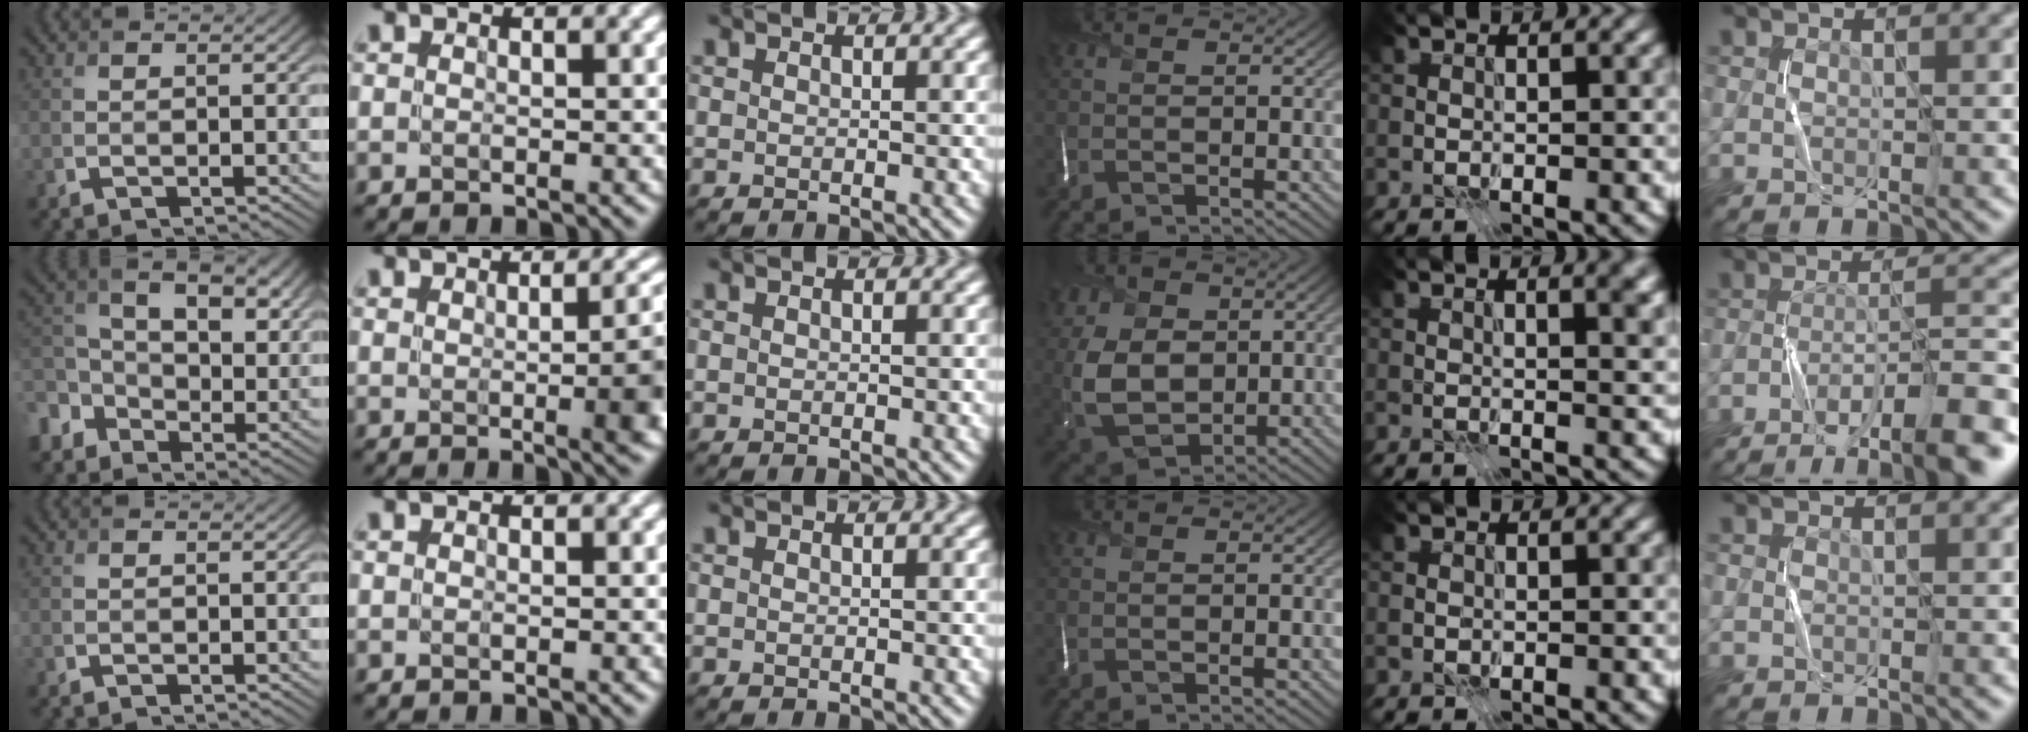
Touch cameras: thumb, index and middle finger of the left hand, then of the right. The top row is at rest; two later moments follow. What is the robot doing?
{"motion": "fold", "object": "scarf"}